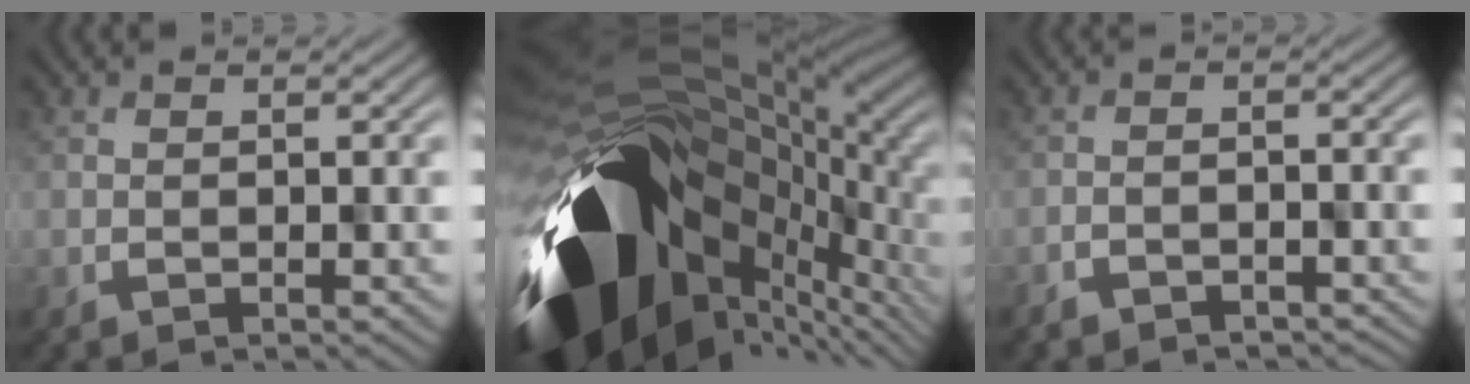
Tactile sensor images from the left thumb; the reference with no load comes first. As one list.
[{"total": 17.1, "force": [-2.6, 10.1, 13.6], "torque": [-0.284, -0.050, -0.027]}, {"total": 2.5, "force": [-2.4, 0.6, 0.2], "torque": [-0.011, -0.008, -0.033]}]